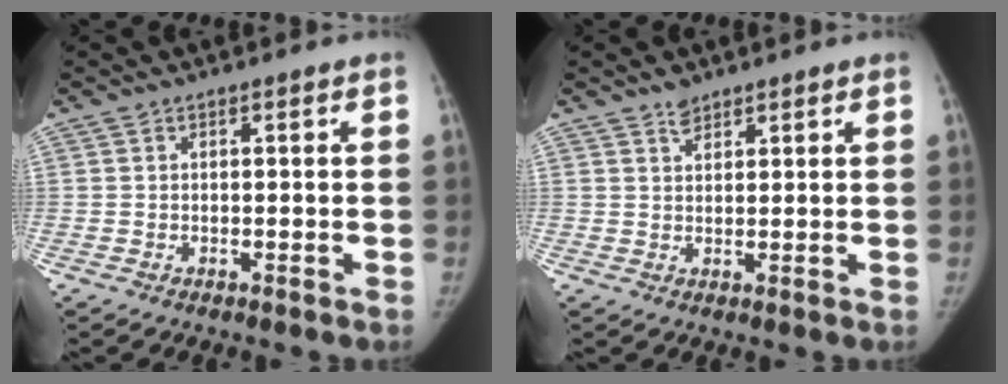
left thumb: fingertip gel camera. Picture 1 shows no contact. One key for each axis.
{"total": 2.0, "fx": 1.7, "fy": 1.1, "fz": 0.5, "tx": 0.003, "ty": -0.009, "tz": 0.028}